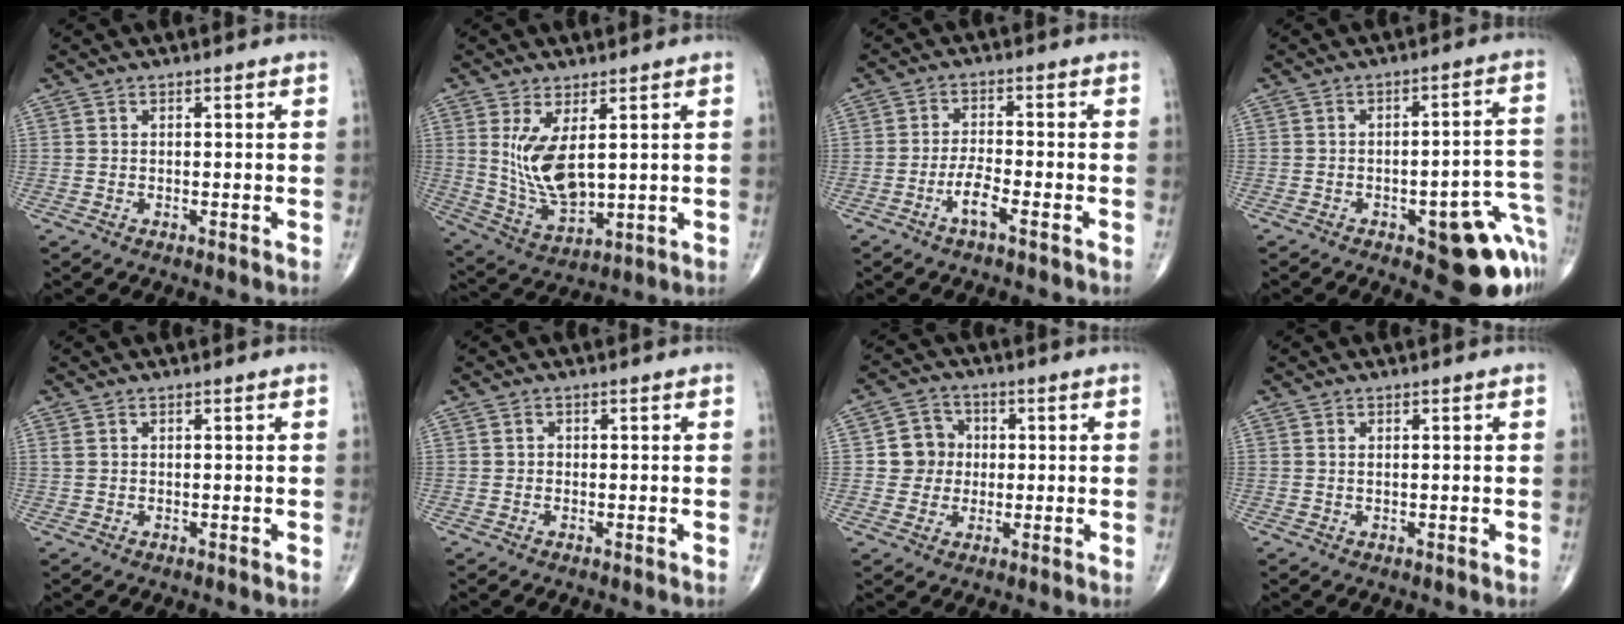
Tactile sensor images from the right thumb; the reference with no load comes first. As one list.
[{"total": 14.1, "force": [1.8, 7.3, 11.9], "torque": [-0.214, -0.017, 0.056]}, {"total": 4.3, "force": [-2.4, 0.8, 3.5], "torque": [-0.077, 0.017, -0.048]}, {"total": 14.9, "force": [-6.3, 5.4, 12.3], "torque": [-0.078, 0.044, -0.064]}, {"total": 0.8, "force": [0.4, 0.5, 0.5], "torque": [-0.010, 0.007, 0.012]}, {"total": 0.7, "force": [-0.1, 0.6, 0.2], "torque": [0.001, 0.002, -0.003]}, {"total": 6.7, "force": [0.3, 6.3, 2.0], "torque": [0.001, 0.008, -0.003]}, {"total": 0.5, "force": [0.2, 0.2, 0.4], "torque": [-0.010, 0.001, 0.006]}]